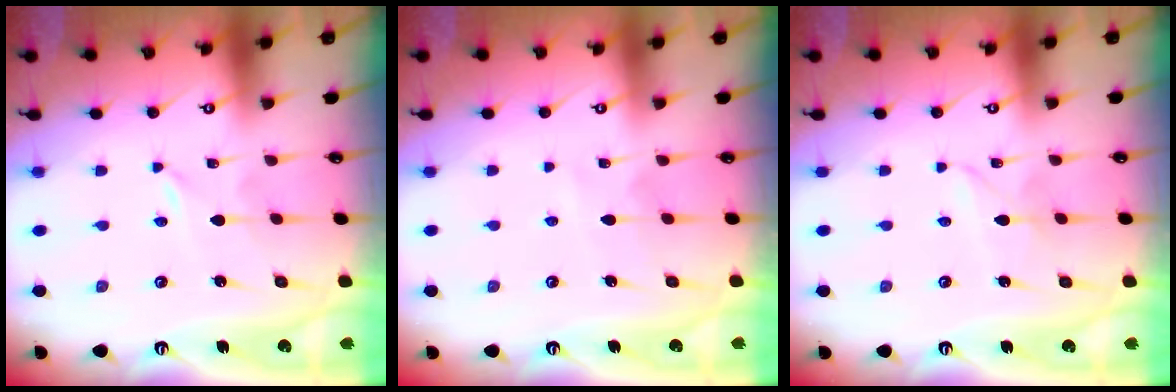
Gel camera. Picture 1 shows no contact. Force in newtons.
{"total": 4.4, "press": 4.4, "slide": 0.4}
{"total": 2.9, "press": 2.9, "slide": 0.3}